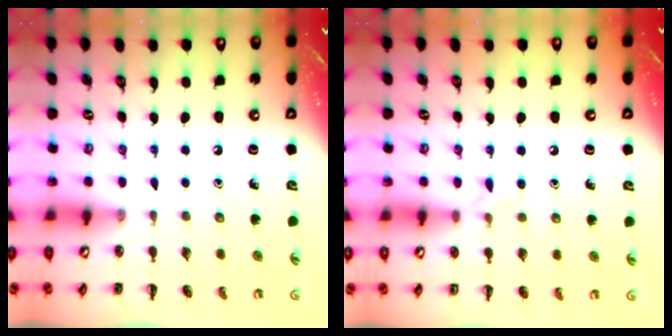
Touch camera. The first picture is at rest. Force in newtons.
{"total": 5.3, "press": 5.0, "slide": 1.8}